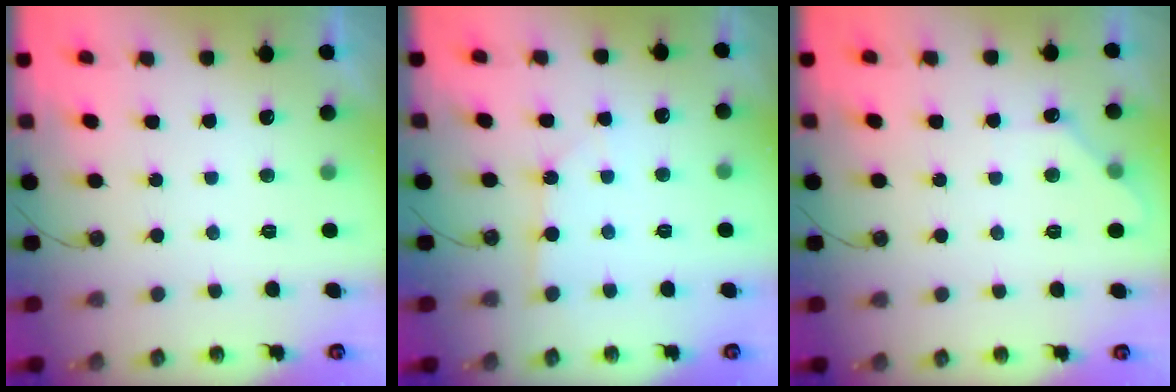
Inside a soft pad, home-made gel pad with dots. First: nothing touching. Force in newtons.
{"total": 2.3, "press": 2.3, "slide": 0.2}
{"total": 4.8, "press": 4.8, "slide": 0.6}